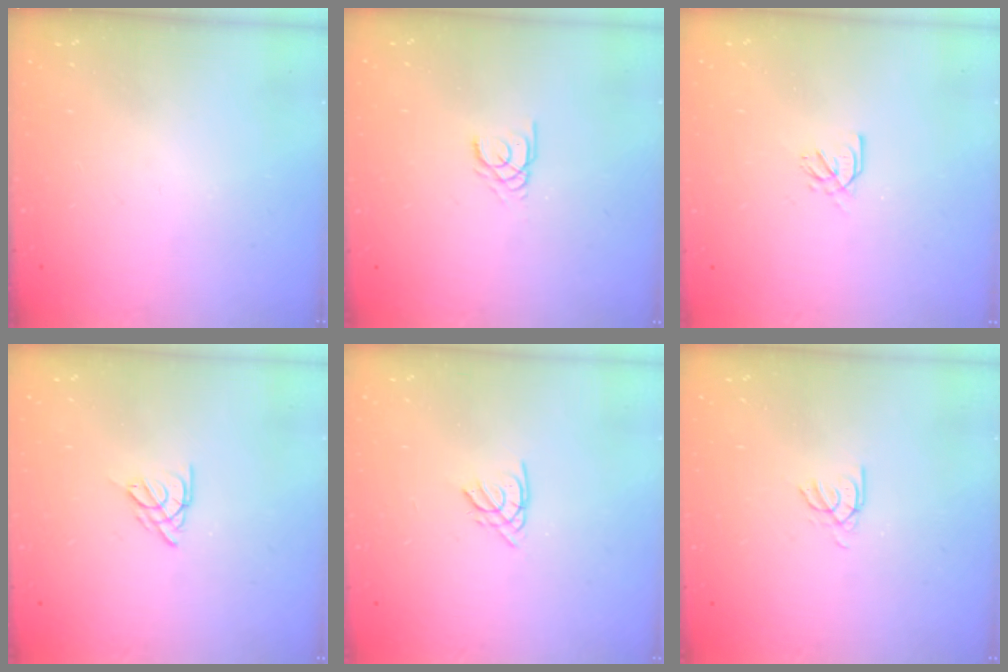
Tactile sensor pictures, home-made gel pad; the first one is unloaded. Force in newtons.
{"total": 2.4, "press": 2.4, "slide": 0.1}
{"total": 1.7, "press": 1.6, "slide": 0.5}
{"total": 3.7, "press": 3.6, "slide": 0.8}
{"total": 1.4, "press": 1.4, "slide": 0.4}
{"total": 2.4, "press": 2.3, "slide": 0.4}